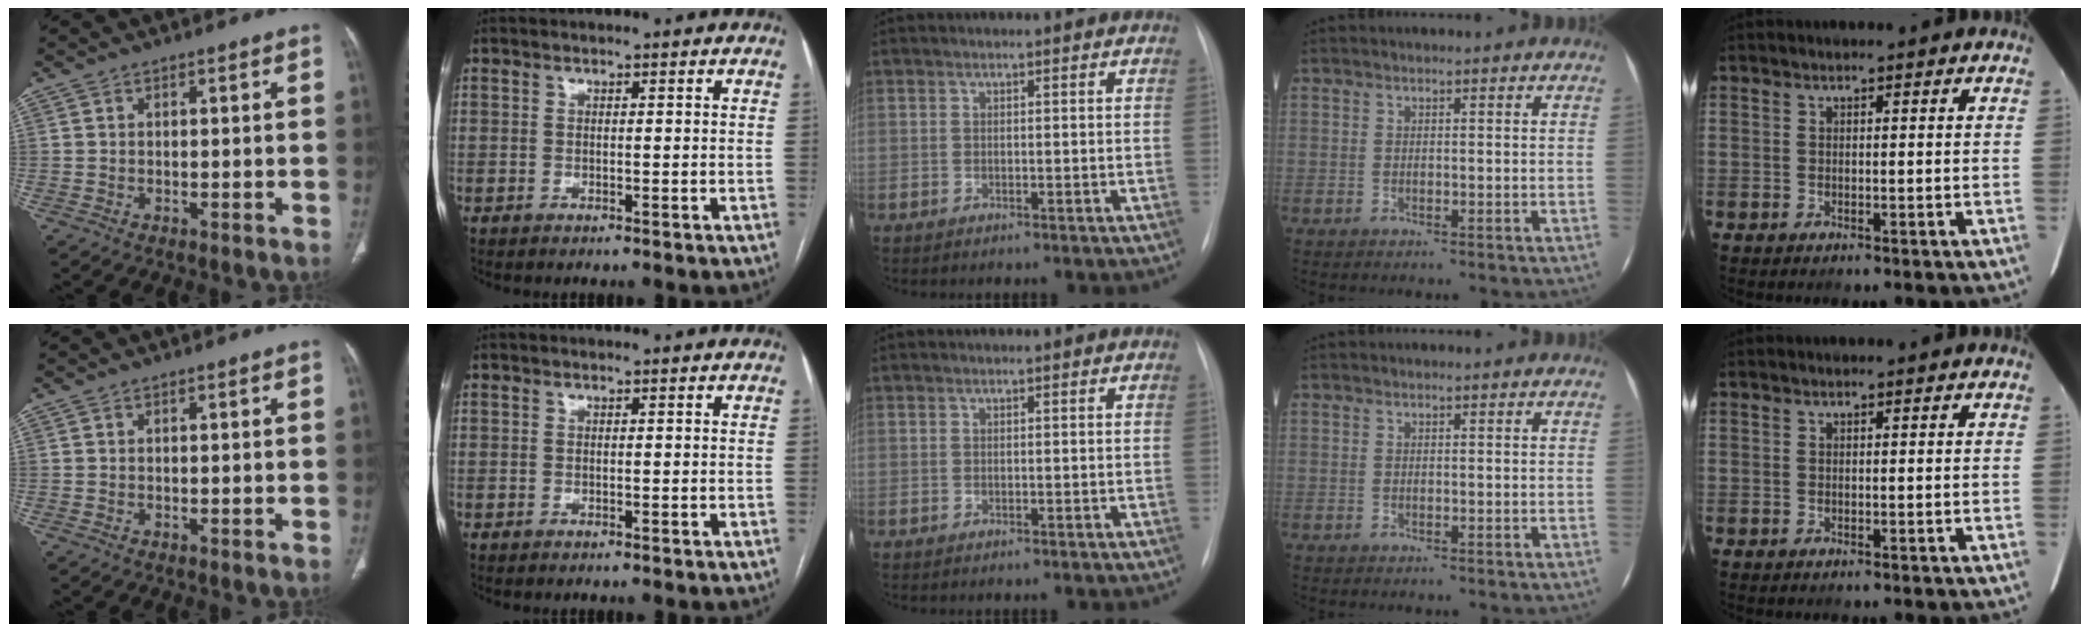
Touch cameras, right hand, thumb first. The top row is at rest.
{}